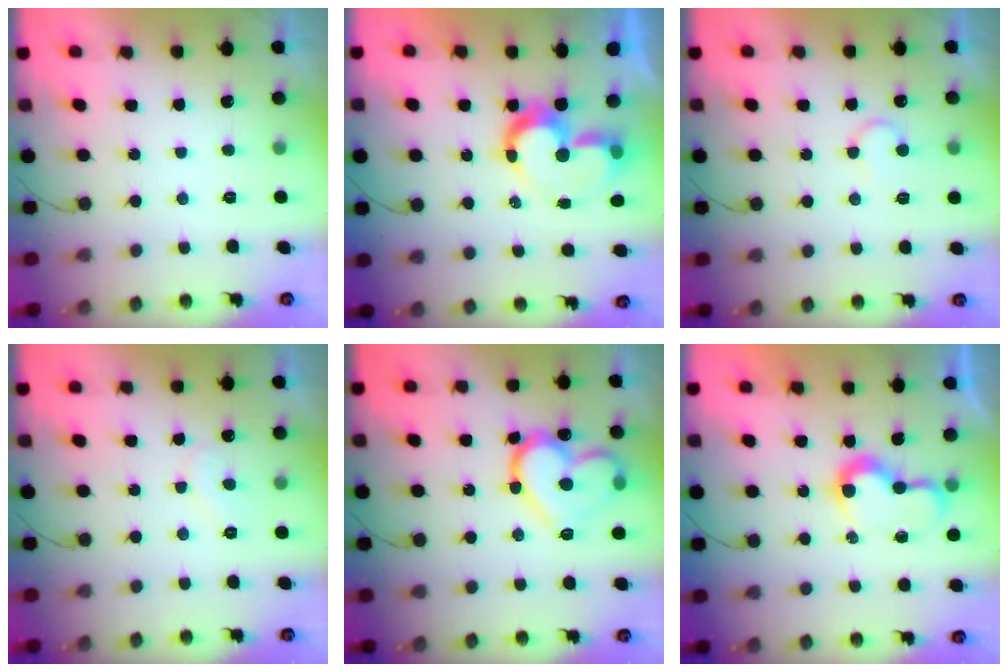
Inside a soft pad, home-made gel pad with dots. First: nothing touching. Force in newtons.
{"total": 10.7, "press": 10.6, "slide": 1.5}
{"total": 6.6, "press": 6.6, "slide": 0.6}
{"total": 5.4, "press": 5.4, "slide": 0.5}
{"total": 17.8, "press": 17.7, "slide": 1.7}
{"total": 7.4, "press": 7.4, "slide": 0.2}